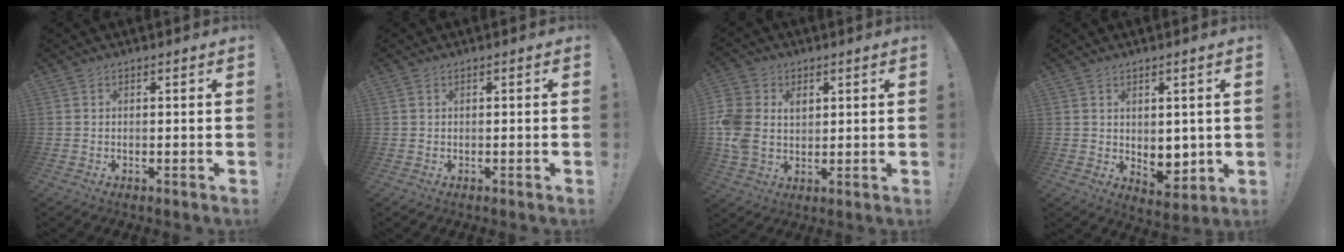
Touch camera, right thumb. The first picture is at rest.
{"total": 0.0}
{"total": 10.4, "force": [1.9, 8.5, 5.5], "torque": [-0.117, -0.009, 0.037]}
{"total": 6.6, "force": [0.3, 5.1, 4.3], "torque": [-0.033, -0.006, 0.012]}